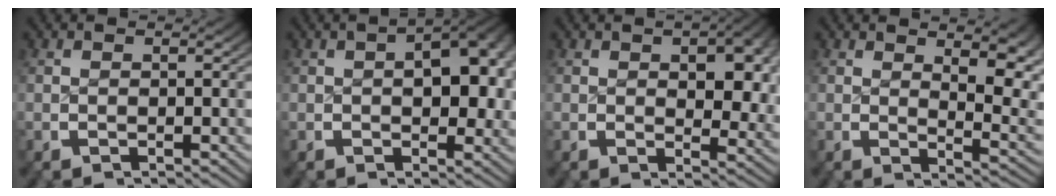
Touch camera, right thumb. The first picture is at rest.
{"total": 7.2, "force": [0.6, 4.0, 6.0], "torque": [-0.069, -0.009, 0.010]}
{"total": 4.6, "force": [0.9, 2.3, 3.9], "torque": [-0.045, -0.015, 0.019]}
{"total": 5.0, "force": [1.4, 2.2, 4.2], "torque": [-0.047, -0.020, 0.029]}